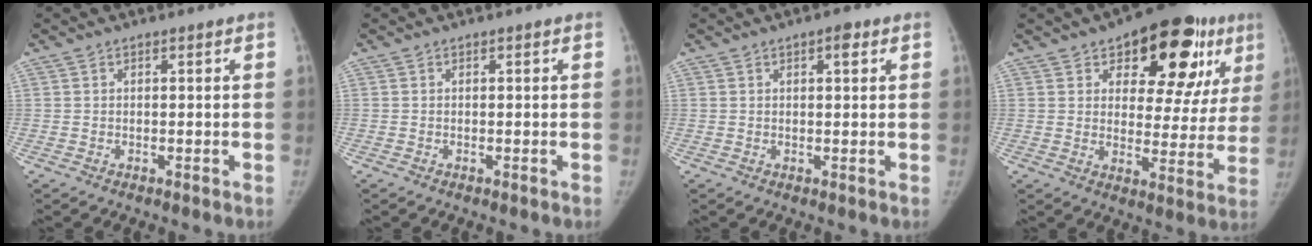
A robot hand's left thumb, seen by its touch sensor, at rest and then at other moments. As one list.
[{"total": 0.0}, {"total": 2.3, "force": [1.1, 0.9, 1.7], "torque": [-0.017, -0.001, 0.013]}, {"total": 20.6, "force": [10.4, 10.4, 14.3], "torque": [-0.134, -0.020, 0.141]}]